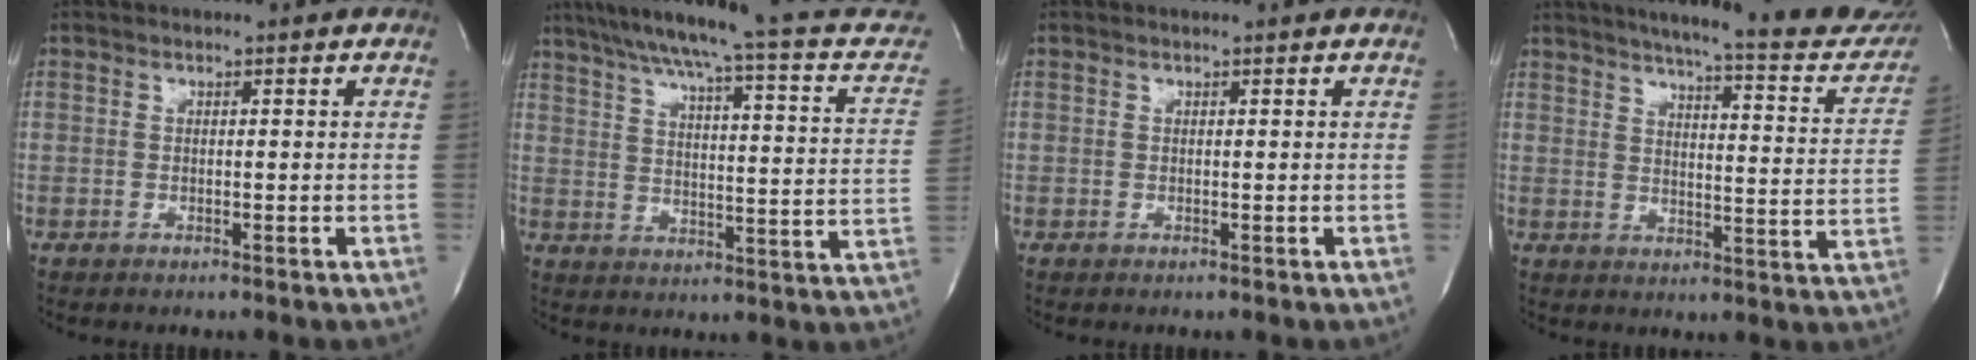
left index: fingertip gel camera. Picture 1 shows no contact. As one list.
[{"total": 23.5, "force": [20.8, 0.7, 11.0], "torque": [-0.168, -0.045, 0.258]}, {"total": 0.0}, {"total": 22.4, "force": [19.7, 2.1, 10.5], "torque": [-0.148, -0.057, 0.230]}]